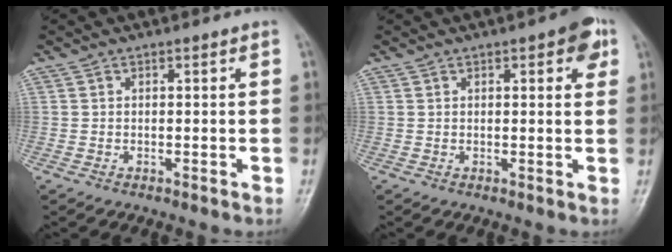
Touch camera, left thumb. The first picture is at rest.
{"total": 5.0, "force": [2.3, 1.8, 4.1], "torque": [-0.035, -0.003, 0.019]}